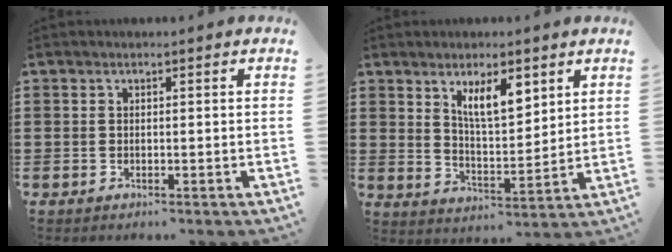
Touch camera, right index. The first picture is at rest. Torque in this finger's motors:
{"motor_torque": [0.50, 0.21, 0.32, 0.14]}